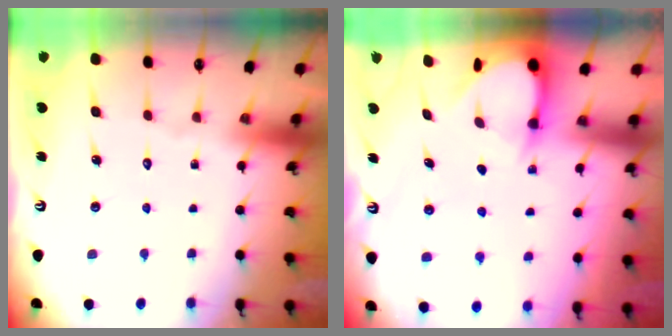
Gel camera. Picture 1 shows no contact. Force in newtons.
{"total": 3.5, "press": 3.5, "slide": 0.4}